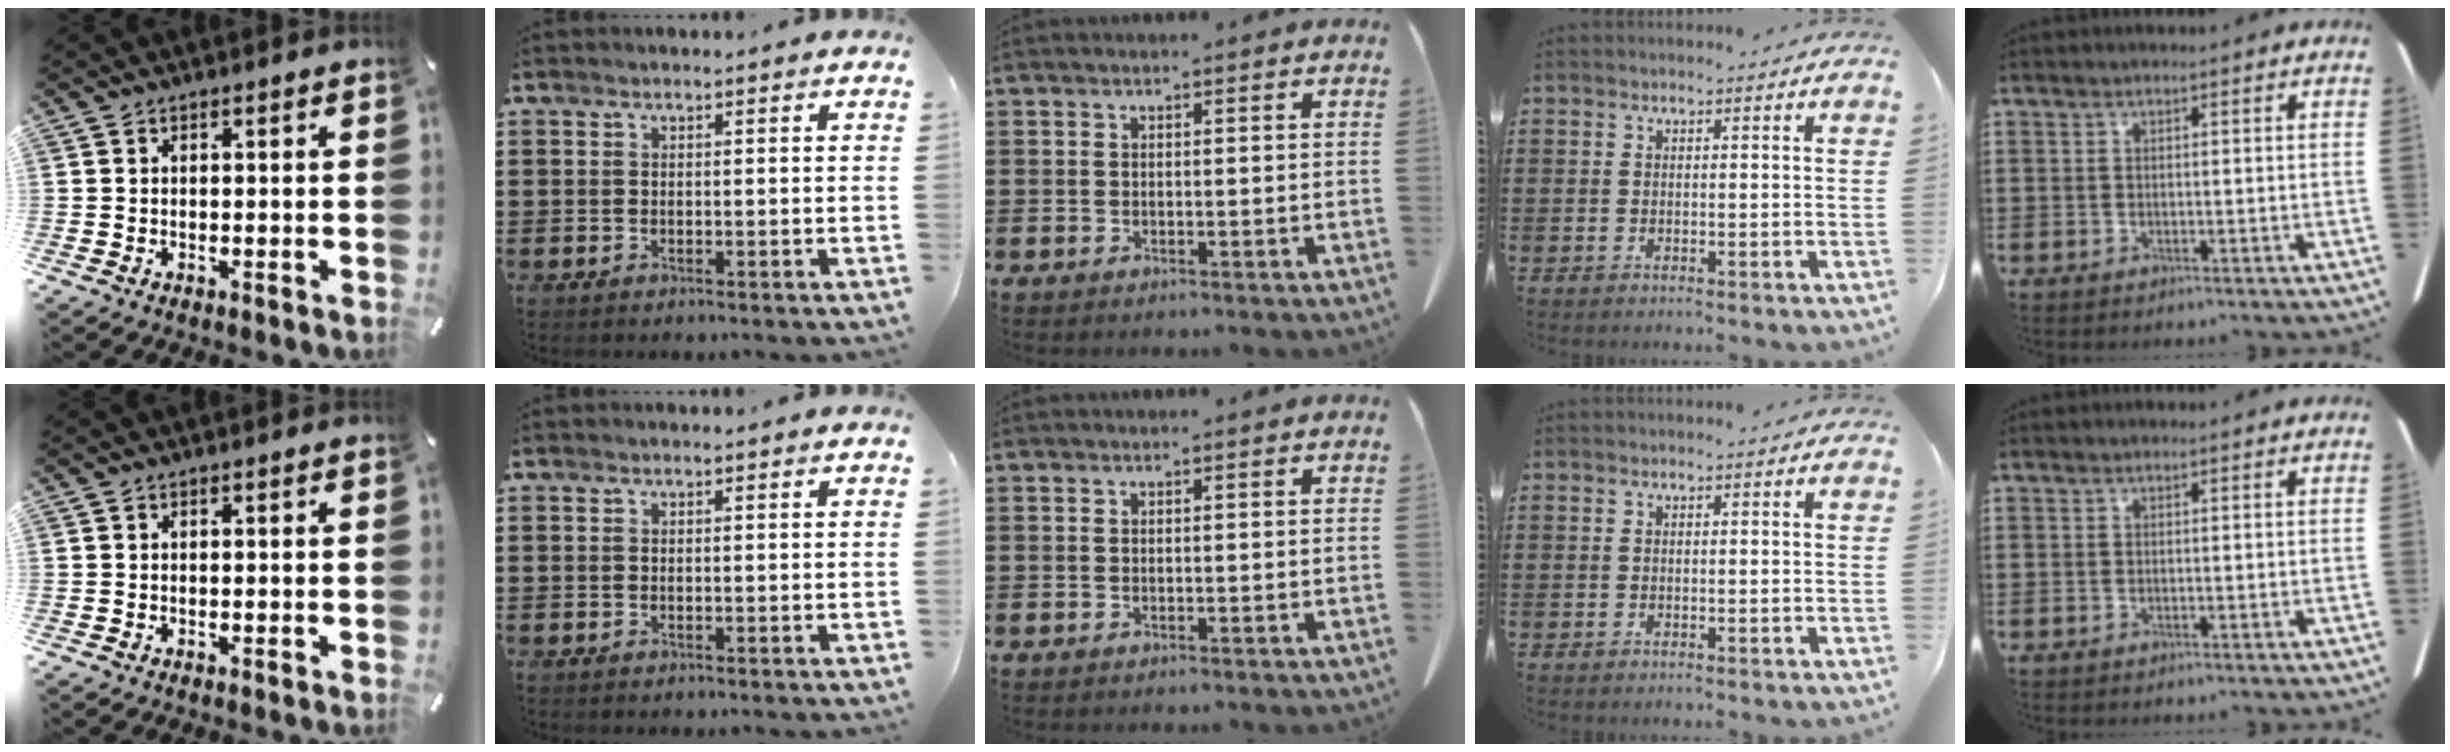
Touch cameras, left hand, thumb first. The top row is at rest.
{}